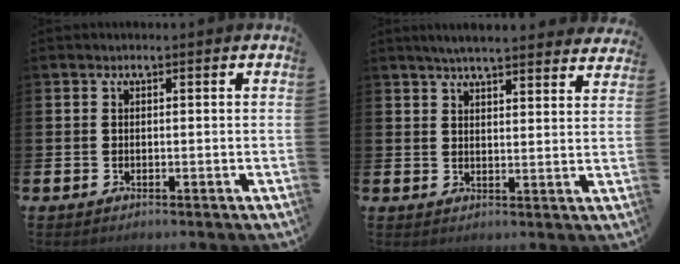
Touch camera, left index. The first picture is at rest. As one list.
[{"total": 5.1, "force": [4.9, 0.3, 1.4], "torque": [-0.036, -0.021, 0.088]}]